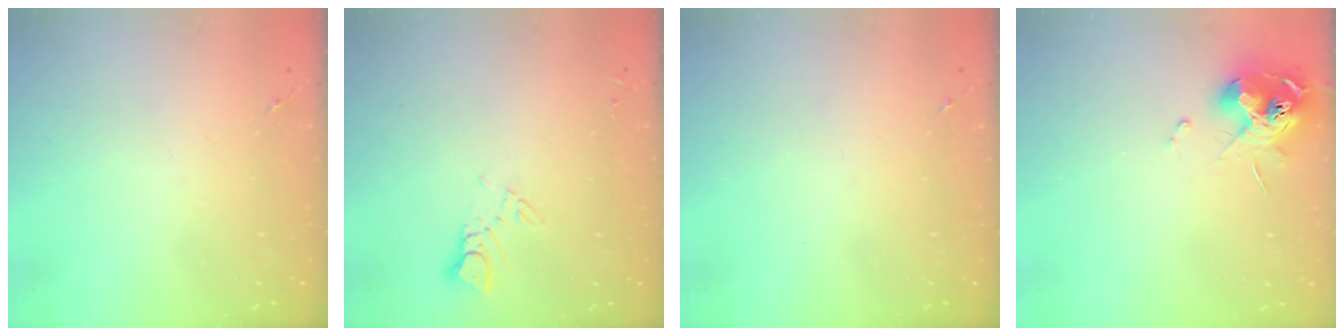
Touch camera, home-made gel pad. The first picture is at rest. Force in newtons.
{"total": 3.9, "press": 3.9, "slide": 0.4}
{"total": 0.0}
{"total": 10.7, "press": 10.6, "slide": 0.9}